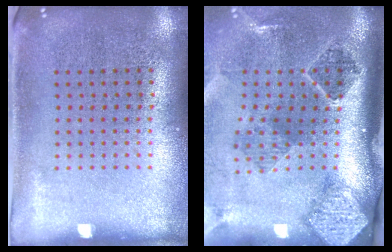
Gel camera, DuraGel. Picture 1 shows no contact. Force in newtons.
{"total": 2.9, "press": 1.9, "slide": 2.1}